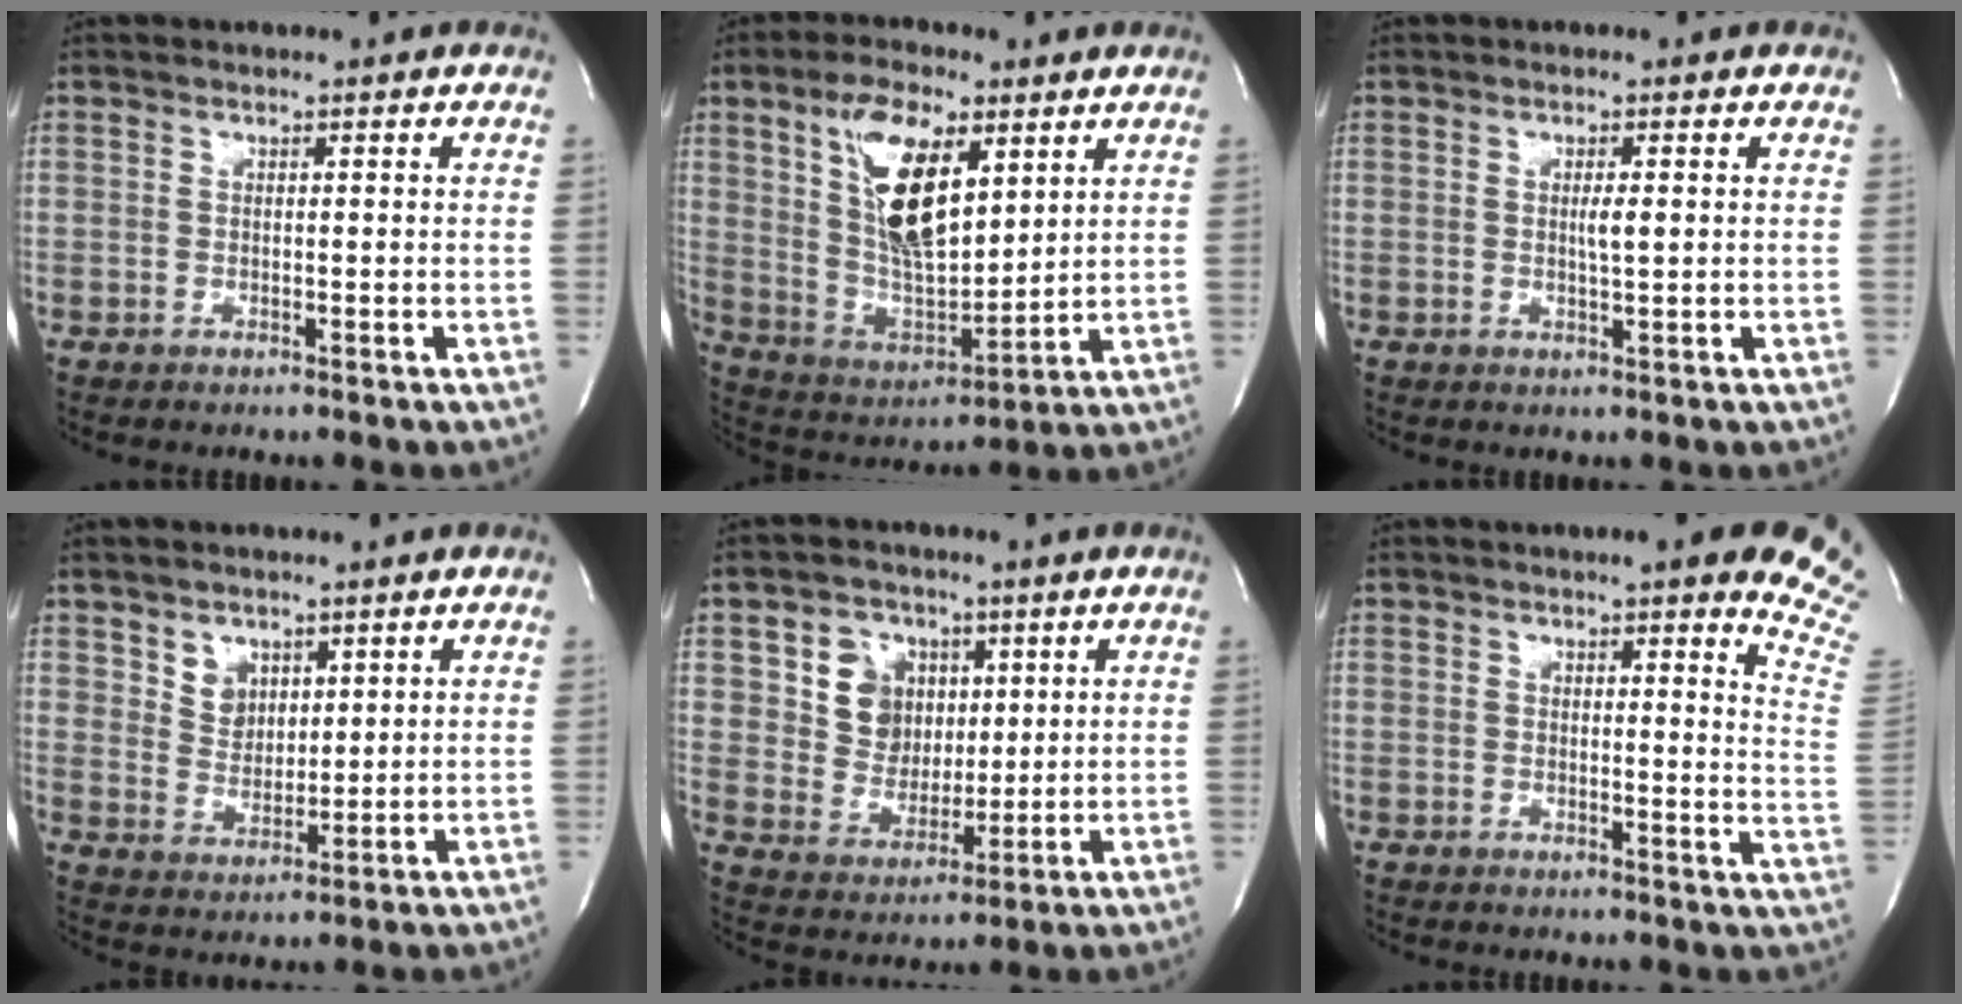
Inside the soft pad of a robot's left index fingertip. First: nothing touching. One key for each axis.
{"total": 14.5, "fx": 6.0, "fy": 5.5, "fz": 12.0, "tx": -0.233, "ty": 0.000, "tz": 0.114}
{"total": 2.0, "fx": 0.0, "fy": 0.3, "fz": 2.0, "tx": -0.038, "ty": -0.005, "tz": -0.001}
{"total": 4.3, "fx": 2.4, "fy": 3.2, "fz": 1.5, "tx": -0.030, "ty": -0.002, "tz": 0.053}
{"total": 7.9, "fx": 2.9, "fy": 6.9, "fz": 2.6, "tx": -0.053, "ty": 0.014, "tz": 0.061}
{"total": 15.6, "fx": 12.5, "fy": 1.4, "fz": 9.1, "tx": -0.097, "ty": -0.065, "tz": 0.114}